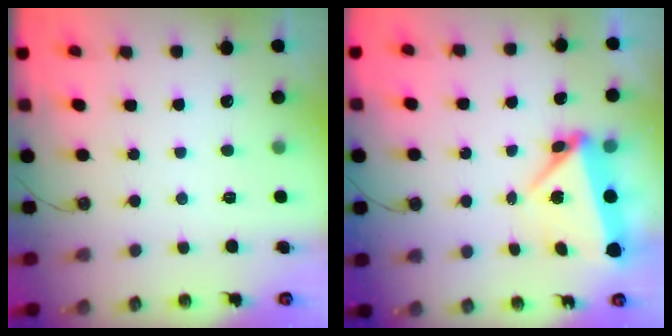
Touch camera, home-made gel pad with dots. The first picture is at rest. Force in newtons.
{"total": 11.3, "press": 7.2, "slide": 8.7}